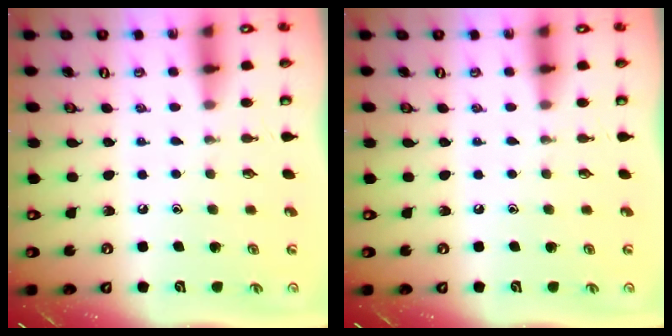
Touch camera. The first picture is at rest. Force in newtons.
{"total": 0.0}